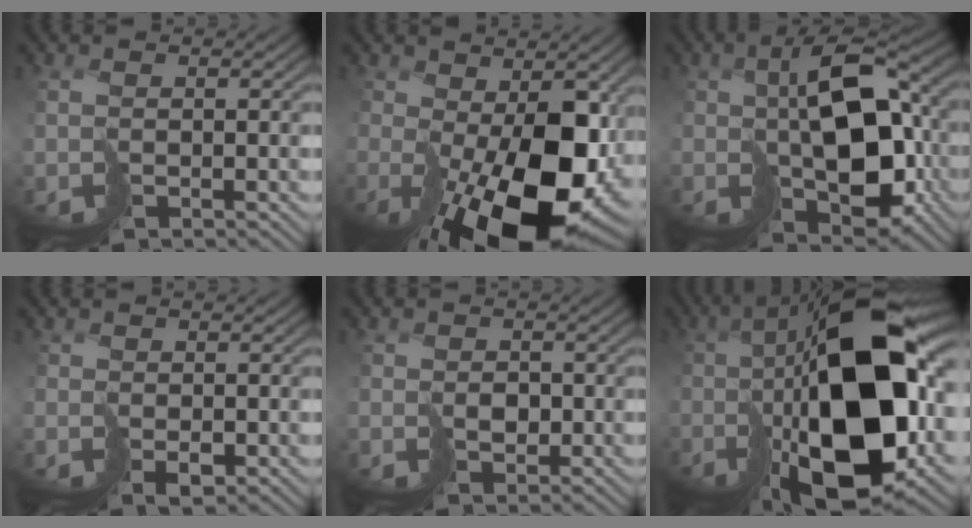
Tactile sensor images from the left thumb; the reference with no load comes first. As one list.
[{"total": 15.5, "force": [-2.1, 7.9, 13.2], "torque": [-0.183, -0.034, -0.008]}, {"total": 13.1, "force": [0.0, 7.4, 10.8], "torque": [-0.164, -0.001, 0.017]}, {"total": 0.6, "force": [0.3, 0.5, 0.2], "torque": [0.002, -0.003, 0.010]}, {"total": 1.3, "force": [0.5, 1.2, 0.0], "torque": [0.012, 0.002, 0.016]}, {"total": 19.0, "force": [-2.9, 9.0, 16.5], "torque": [-0.290, -0.010, -0.041]}]